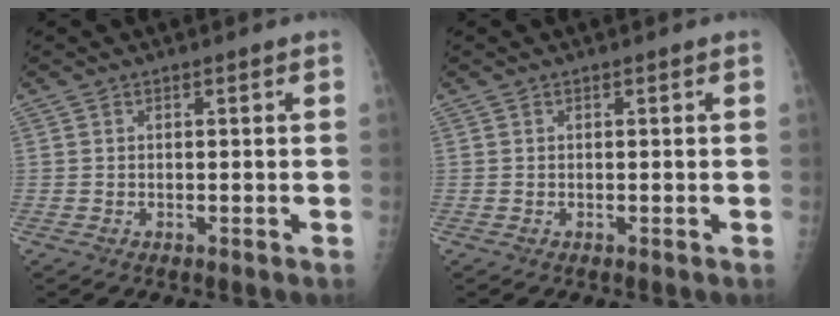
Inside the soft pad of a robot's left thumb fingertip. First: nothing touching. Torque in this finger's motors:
{"motor_torque": [0.00, 0.00, -0.07, -0.09, 0.01]}